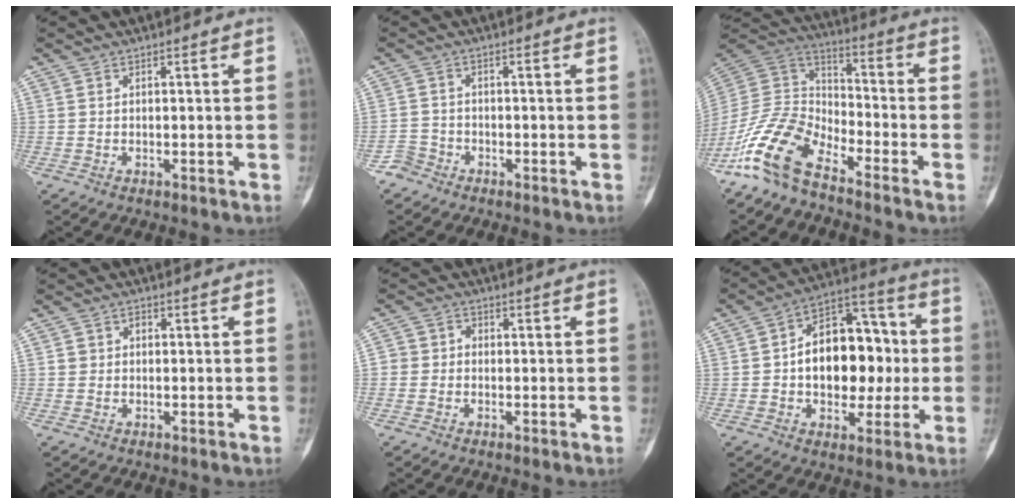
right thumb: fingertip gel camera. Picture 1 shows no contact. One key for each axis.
{"total": 2.6, "fx": -2.0, "fy": 1.7, "fz": -0.1, "tx": 0.006, "ty": 0.011, "tz": -0.044}
{"total": 13.2, "fx": -9.6, "fy": 5.8, "fz": 7.0, "tx": -0.135, "ty": 0.075, "tz": -0.198}
{"total": 1.8, "fx": 0.2, "fy": 1.6, "fz": 0.7, "tx": -0.001, "ty": 0.004, "tz": 0.002}
{"total": 3.3, "fx": -0.3, "fy": 3.0, "fz": 1.2, "tx": -0.003, "ty": 0.013, "tz": -0.010}
{"total": 18.9, "fx": 0.1, "fy": 12.2, "fz": 14.4, "tx": -0.166, "ty": 0.035, "tz": 0.000}